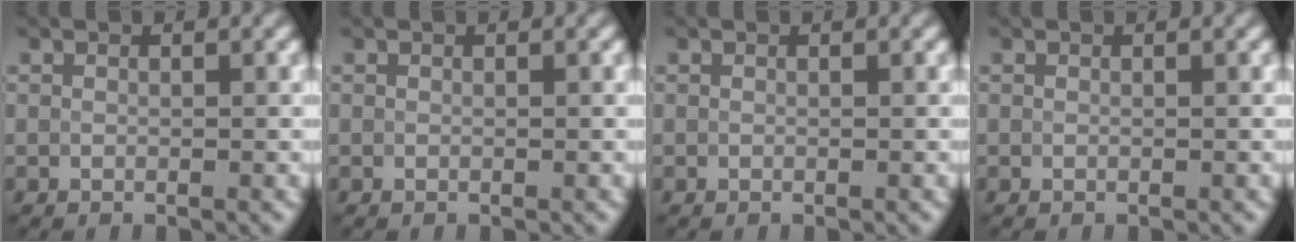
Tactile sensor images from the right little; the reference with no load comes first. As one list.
[{"total": 0.0}, {"total": 0.0}, {"total": 0.0}]